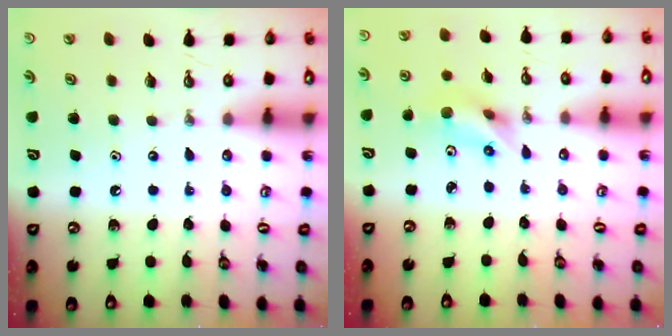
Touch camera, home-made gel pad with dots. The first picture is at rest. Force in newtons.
{"total": 5.6, "press": 4.5, "slide": 3.3}